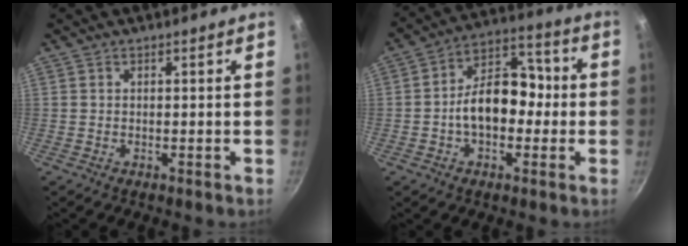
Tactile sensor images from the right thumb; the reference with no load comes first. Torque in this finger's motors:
{"motor_torque": [1.19, 1.12, 1.28, -0.38, 0.08]}